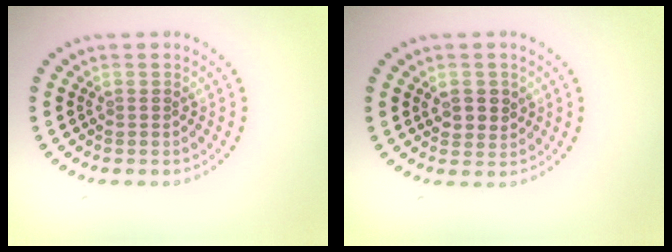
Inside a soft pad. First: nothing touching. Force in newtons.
{"total": 2.3, "press": 2.2, "slide": 0.6}